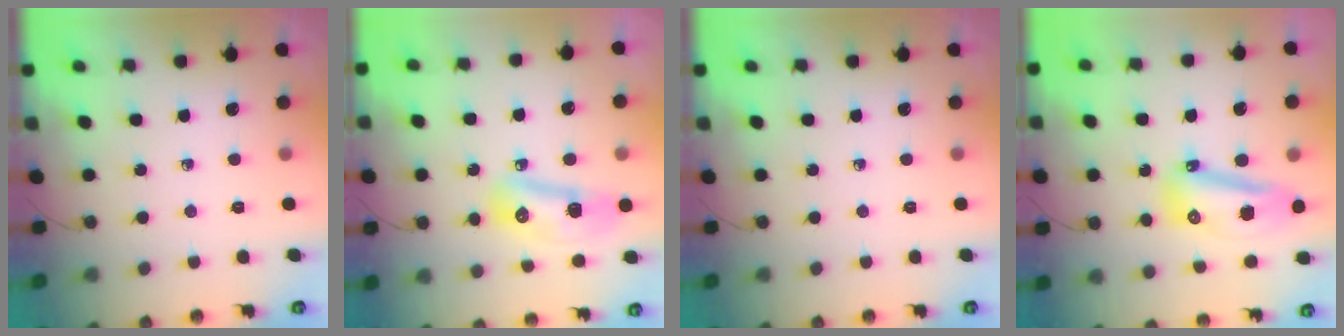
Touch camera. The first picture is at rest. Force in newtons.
{"total": 10.5, "press": 10.4, "slide": 1.3}
{"total": 0.0}
{"total": 13.0, "press": 12.9, "slide": 1.5}